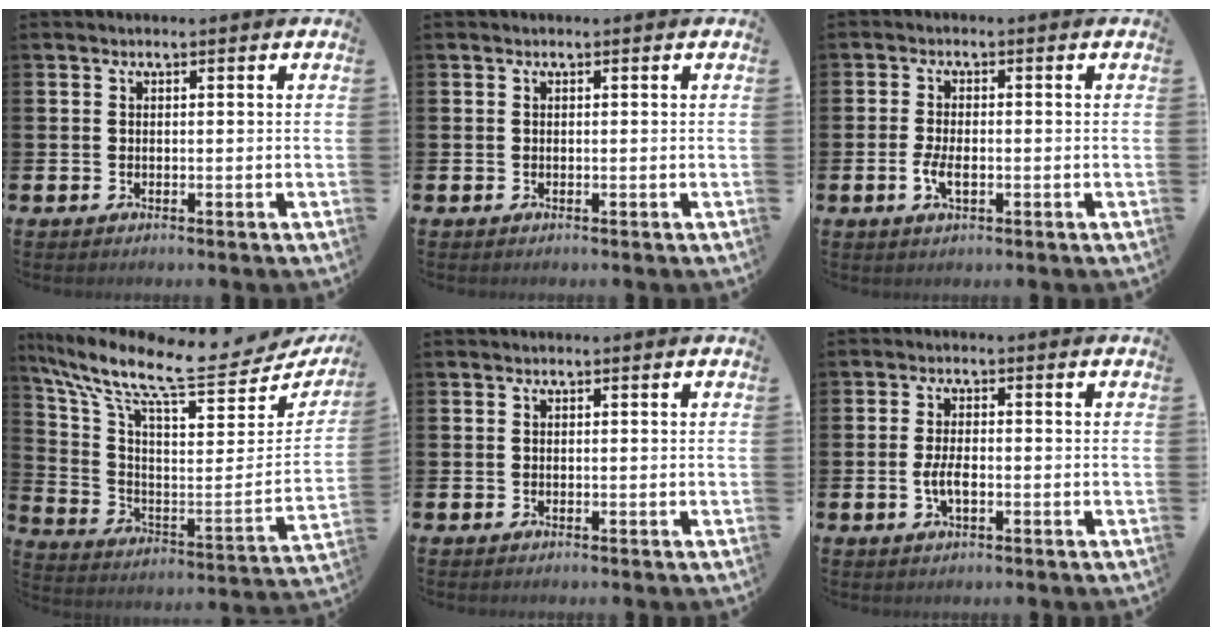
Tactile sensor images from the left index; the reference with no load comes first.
{"total": 0.0}
{"total": 2.8, "force": [-0.6, 1.3, 2.4], "torque": [-0.042, 0.001, -0.010]}
{"total": 10.5, "force": [8.0, 3.1, 6.1], "torque": [-0.125, -0.077, 0.121]}
{"total": 0.0}
{"total": 3.1, "force": [-0.6, 1.3, 2.7], "torque": [-0.047, 0.001, -0.011]}